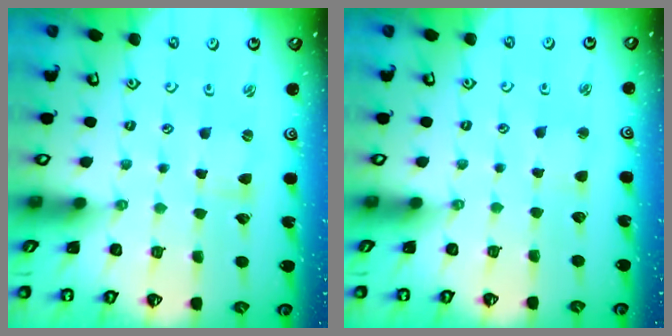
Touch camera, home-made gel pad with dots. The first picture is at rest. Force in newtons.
{"total": 2.1, "press": 2.1, "slide": 0.5}